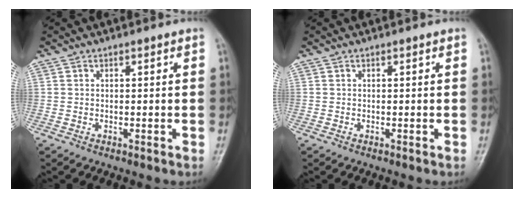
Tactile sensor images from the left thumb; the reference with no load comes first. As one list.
[{"total": 0.0}]